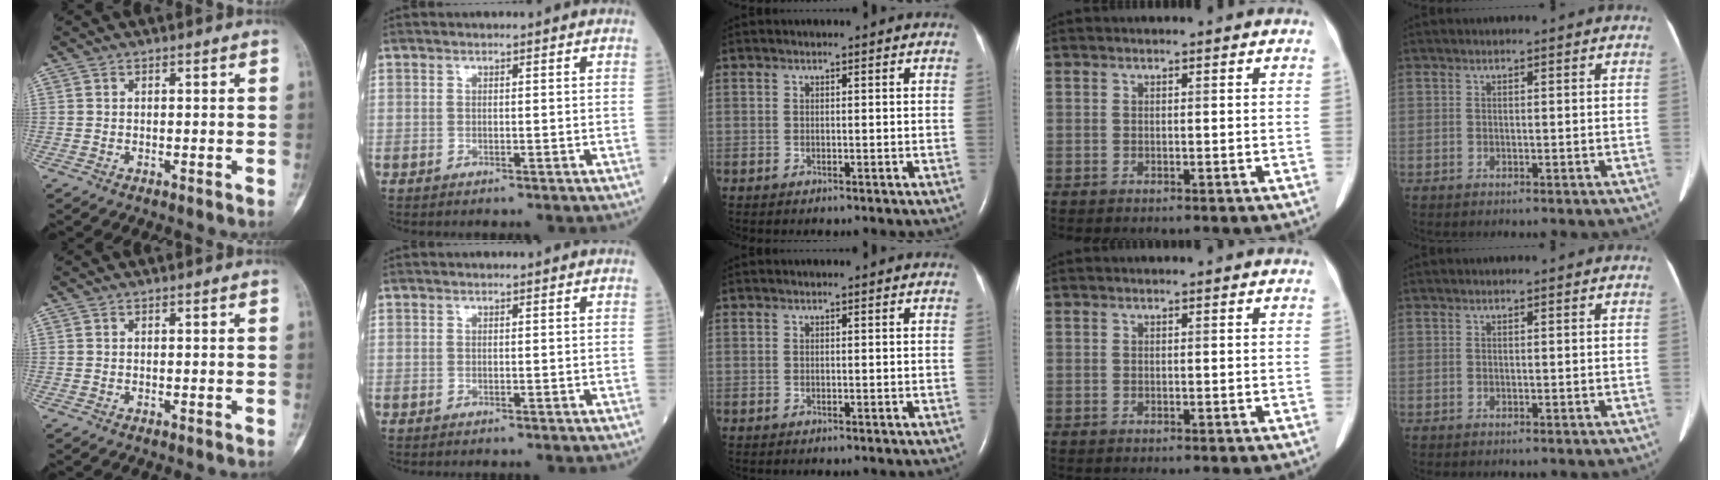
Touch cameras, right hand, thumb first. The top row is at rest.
{}